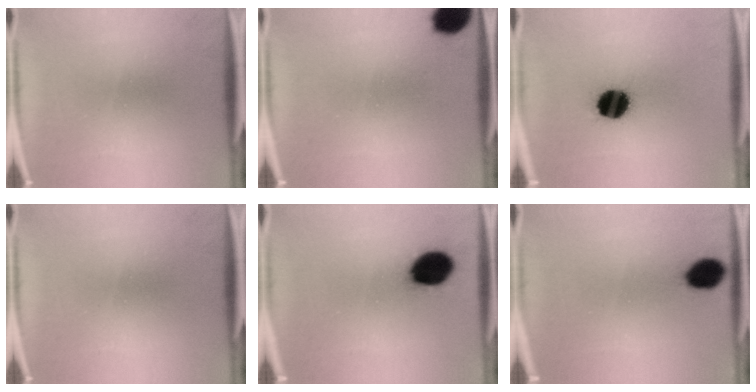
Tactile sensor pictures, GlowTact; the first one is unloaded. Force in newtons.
{"total": 9.1}
{"total": 12.0}
{"total": 0.0}
{"total": 11.8}
{"total": 7.0}